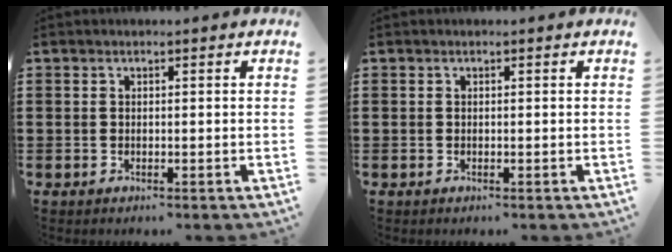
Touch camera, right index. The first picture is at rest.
{"total": 0.0}